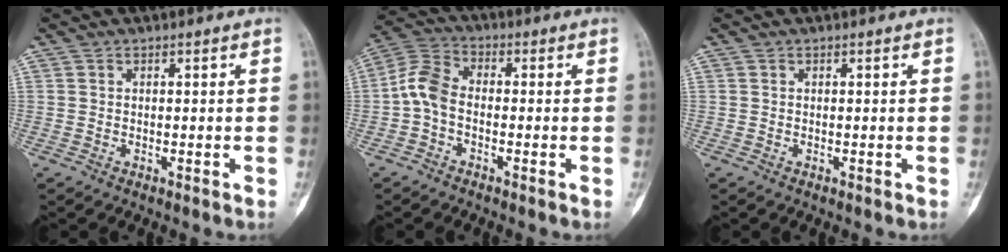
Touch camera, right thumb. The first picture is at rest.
{"total": 6.5, "force": [-1.4, 3.9, 5.0], "torque": [-0.101, 0.021, -0.042]}
{"total": 0.0}